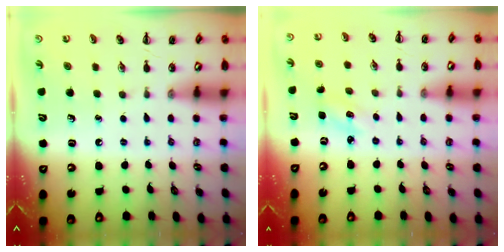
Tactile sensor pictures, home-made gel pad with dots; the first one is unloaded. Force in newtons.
{"total": 2.1, "press": 2.0, "slide": 0.6}